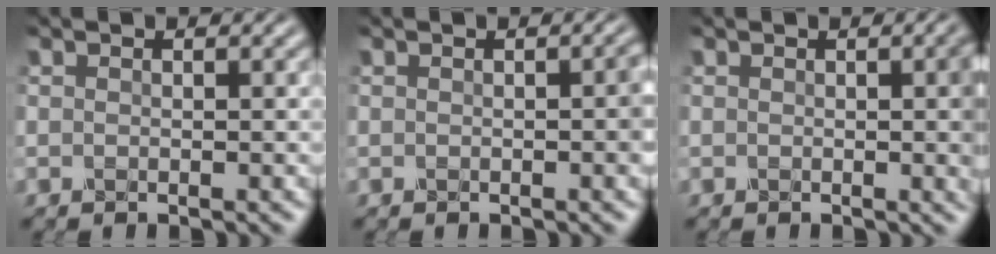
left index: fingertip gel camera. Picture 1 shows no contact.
{"total": 1.5, "force": [-0.1, 0.2, 1.5], "torque": [-0.019, 0.003, -0.001]}
{"total": 4.0, "force": [0.1, 1.2, 3.8], "torque": [-0.032, 0.005, 0.000]}